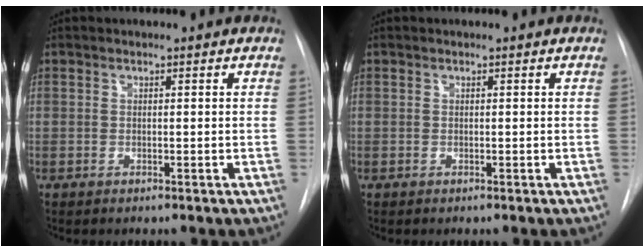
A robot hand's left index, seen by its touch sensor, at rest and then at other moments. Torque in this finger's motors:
{"motor_torque": [0.00, 0.00, 0.00, 0.00]}